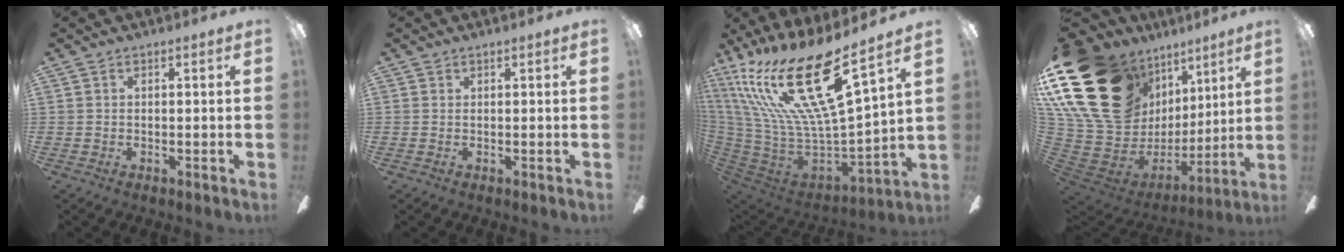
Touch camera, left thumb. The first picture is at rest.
{"total": 0.0}
{"total": 26.7, "force": [15.5, 6.8, 20.6], "torque": [-0.422, -0.107, 0.262]}
{"total": 28.7, "force": [12.6, 19.2, 17.3], "torque": [-0.328, -0.088, 0.281]}